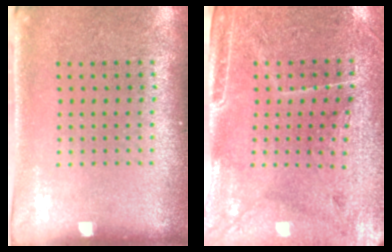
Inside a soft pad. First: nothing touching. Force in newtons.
{"total": 3.2, "press": 3.0, "slide": 1.3}